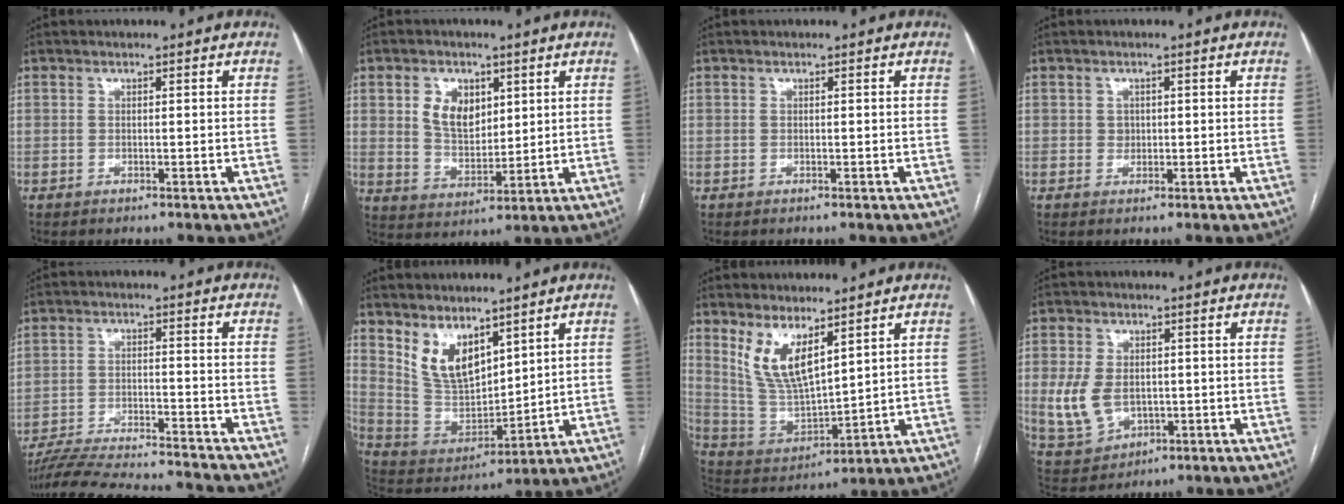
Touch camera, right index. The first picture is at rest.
{"total": 7.5, "force": [2.9, 5.0, 4.8], "torque": [-0.089, 0.009, 0.062]}
{"total": 0.0}
{"total": 1.4, "force": [0.1, 1.3, 0.5], "torque": [-0.008, 0.001, 0.004]}
{"total": 18.6, "force": [-17.4, 0.9, 6.5], "torque": [-0.124, -0.027, -0.260]}
{"total": 10.0, "force": [6.1, 5.0, 6.1], "torque": [-0.120, 0.005, 0.137]}
{"total": 9.8, "force": [5.7, 3.0, 7.3], "torque": [-0.151, -0.009, 0.129]}
{"total": 8.5, "force": [-0.5, 6.2, 5.8], "torque": [-0.127, 0.006, 0.010]}